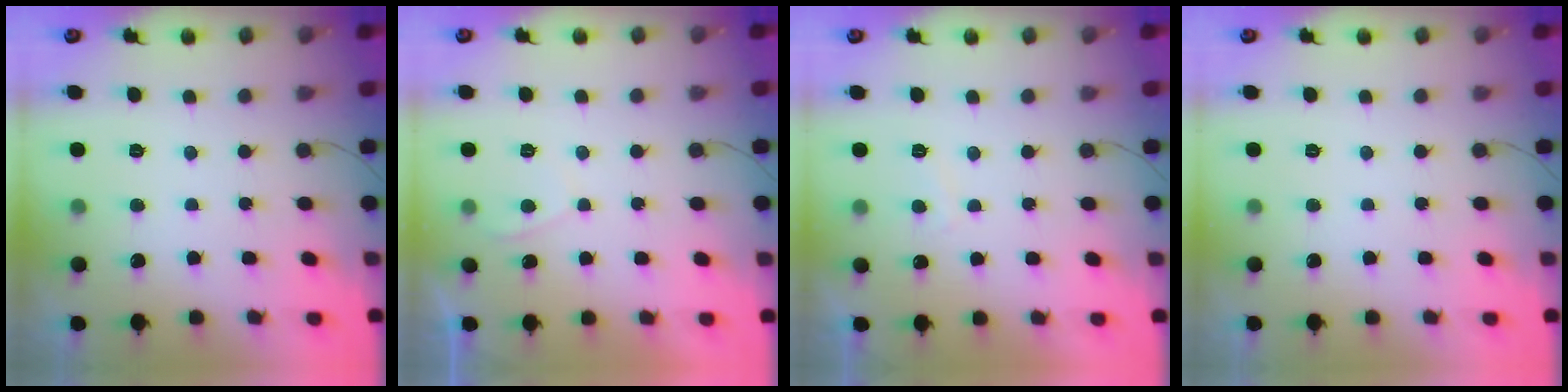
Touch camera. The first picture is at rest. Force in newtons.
{"total": 1.0, "press": 0.8, "slide": 0.5}
{"total": 1.1, "press": 1.0, "slide": 0.6}
{"total": 0.0}